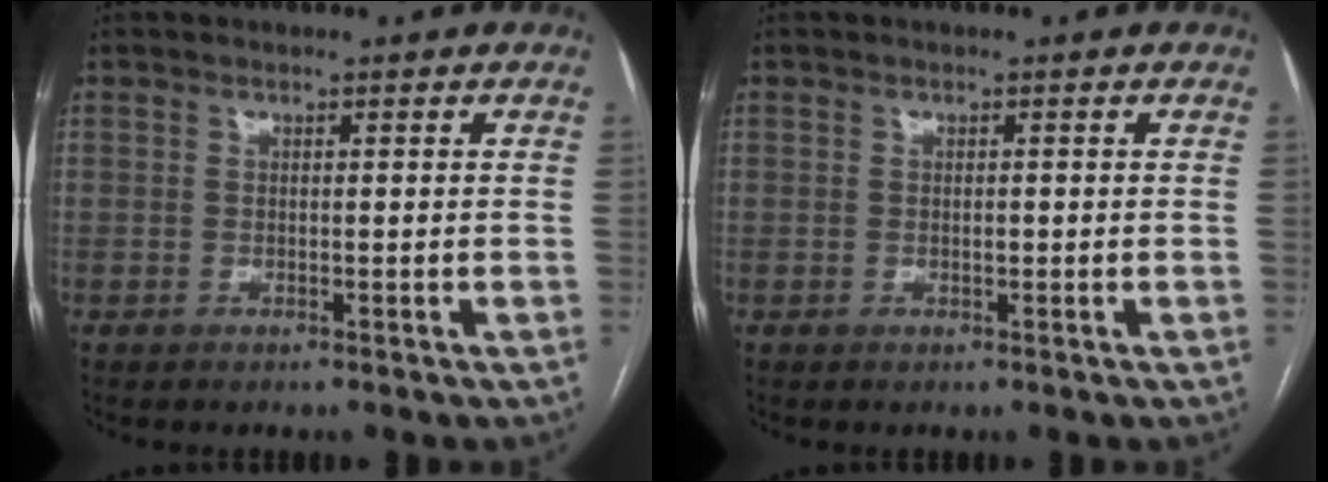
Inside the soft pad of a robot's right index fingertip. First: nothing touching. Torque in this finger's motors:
{"motor_torque": [0.31, 0.04, 0.02, 0.01]}